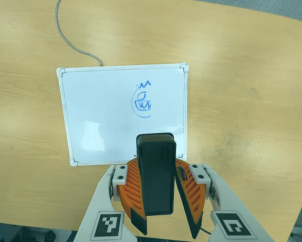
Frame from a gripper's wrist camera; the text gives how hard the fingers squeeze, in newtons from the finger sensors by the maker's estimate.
{"total": 7.7, "left": 8.5, "right": 7.0}